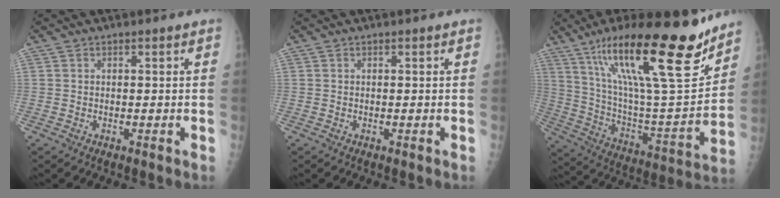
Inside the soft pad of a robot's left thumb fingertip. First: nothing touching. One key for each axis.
{"total": 0.0}
{"total": 28.6, "fx": 18.4, "fy": 5.8, "fz": 21.1, "tx": -0.329, "ty": -0.063, "tz": 0.314}